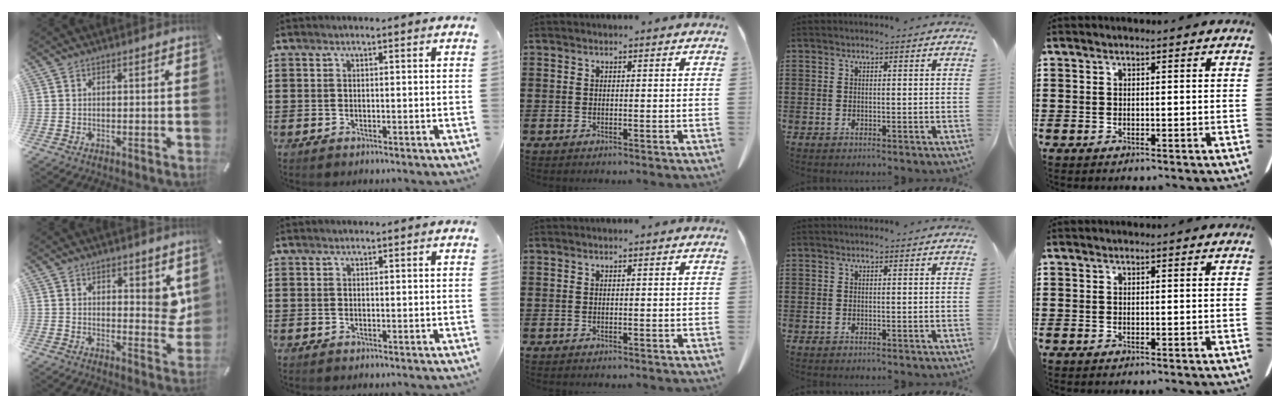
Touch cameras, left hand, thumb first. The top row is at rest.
{"thumb": {"total": 6.0, "force": [3.2, 3.4, 3.9], "torque": [-0.032, -0.021, 0.051]}}